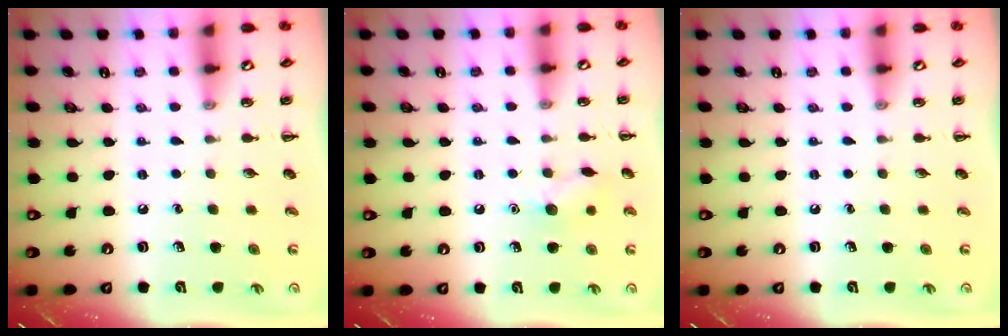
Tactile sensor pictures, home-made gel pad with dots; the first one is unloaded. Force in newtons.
{"total": 7.1, "press": 7.0, "slide": 1.2}
{"total": 0.0}